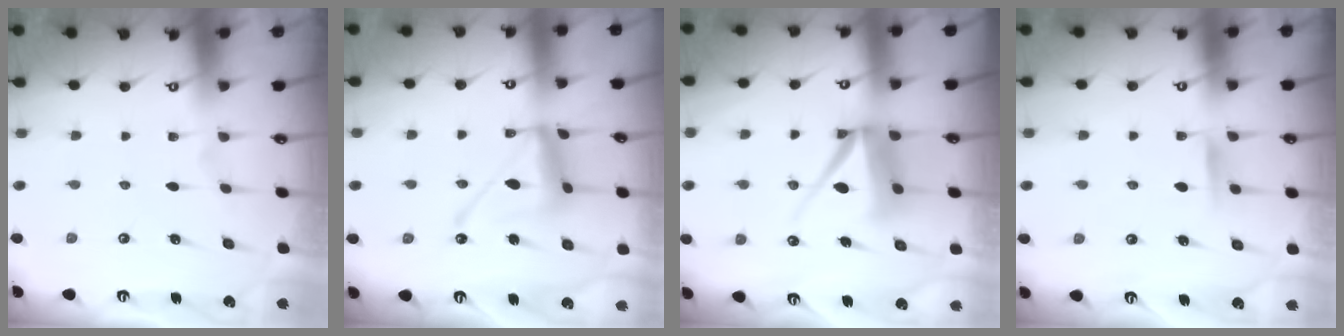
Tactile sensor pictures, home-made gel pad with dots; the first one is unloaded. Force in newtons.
{"total": 13.9, "press": 13.8, "slide": 1.2}
{"total": 10.1, "press": 10.0, "slide": 1.5}
{"total": 6.6, "press": 6.5, "slide": 0.9}